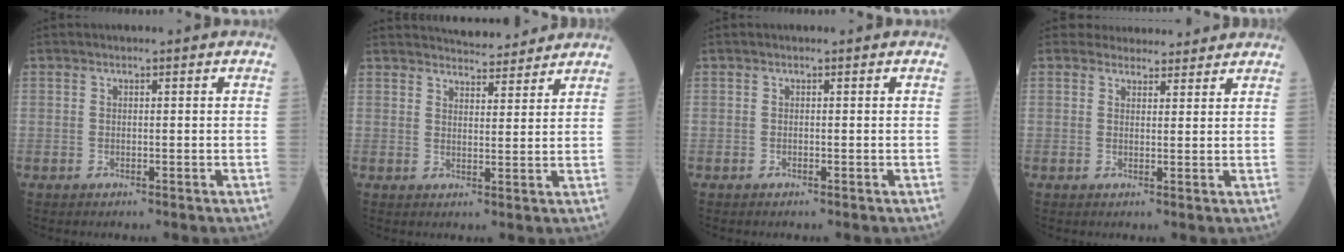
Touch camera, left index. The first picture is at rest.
{"total": 7.3, "force": [7.1, 1.2, 1.4], "torque": [-0.020, 0.006, 0.092]}
{"total": 0.0}
{"total": 5.9, "force": [5.6, 2.0, 0.3], "torque": [0.010, 0.011, 0.065]}